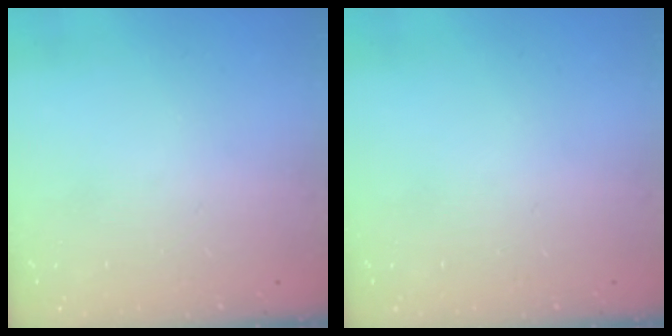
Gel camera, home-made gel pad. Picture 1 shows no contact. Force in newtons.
{"total": 0.0}